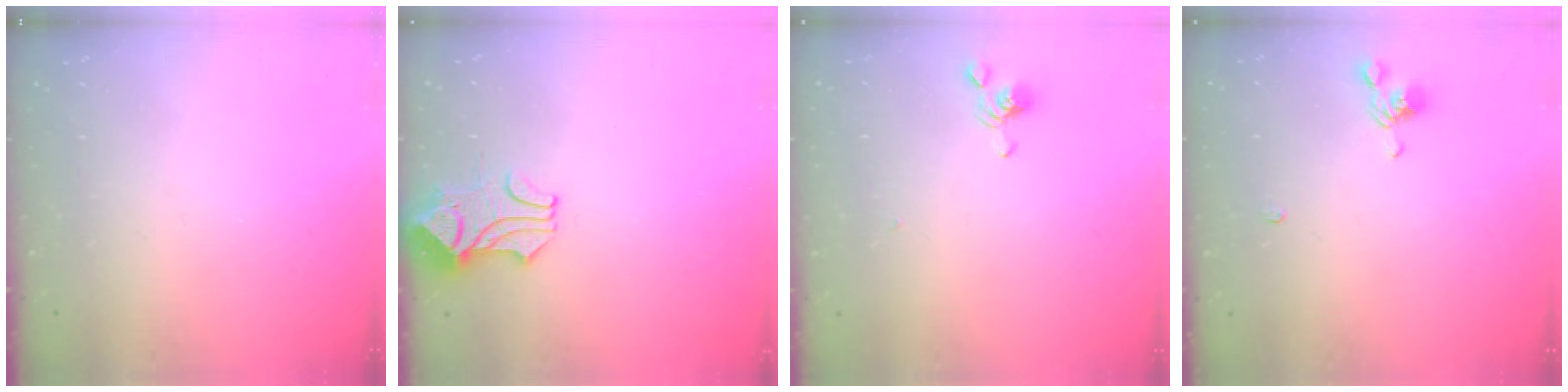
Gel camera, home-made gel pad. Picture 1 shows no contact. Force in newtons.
{"total": 1.7, "press": 1.3, "slide": 1.1}
{"total": 3.7, "press": 3.7, "slide": 0.6}
{"total": 1.0, "press": 0.8, "slide": 0.5}